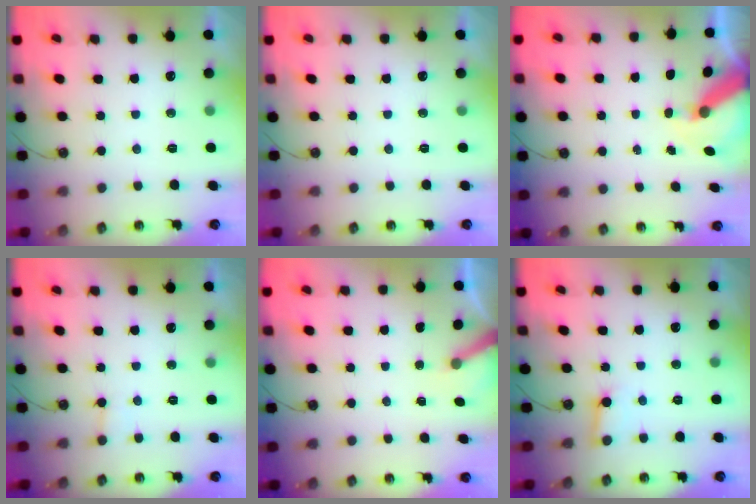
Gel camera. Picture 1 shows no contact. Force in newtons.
{"total": 0.0}
{"total": 8.3, "press": 8.3, "slide": 0.8}
{"total": 4.9, "press": 4.8, "slide": 0.4}
{"total": 3.6, "press": 3.6, "slide": 0.2}
{"total": 4.0, "press": 3.9, "slide": 0.4}